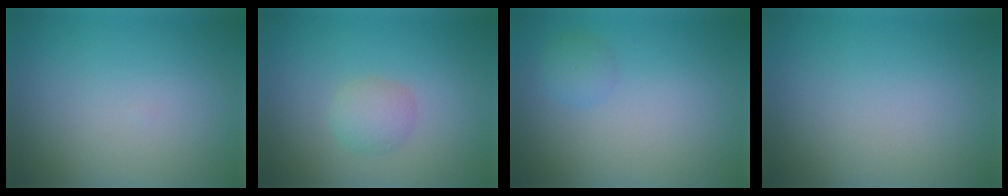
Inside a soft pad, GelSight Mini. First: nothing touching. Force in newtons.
{"total": 1.9, "press": 1.9, "slide": 0.0}
{"total": 1.3, "press": 1.2, "slide": 0.1}
{"total": 0.0}